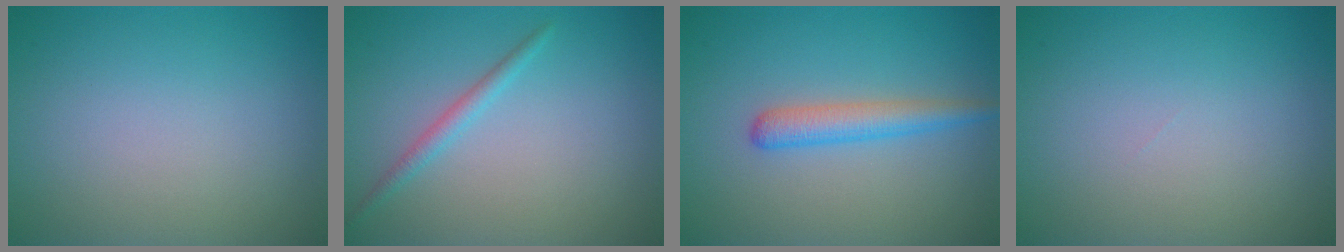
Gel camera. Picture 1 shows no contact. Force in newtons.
{"total": 1.4, "press": 1.4, "slide": 0.0}
{"total": 2.7, "press": 2.7, "slide": 0.1}
{"total": 0.0}